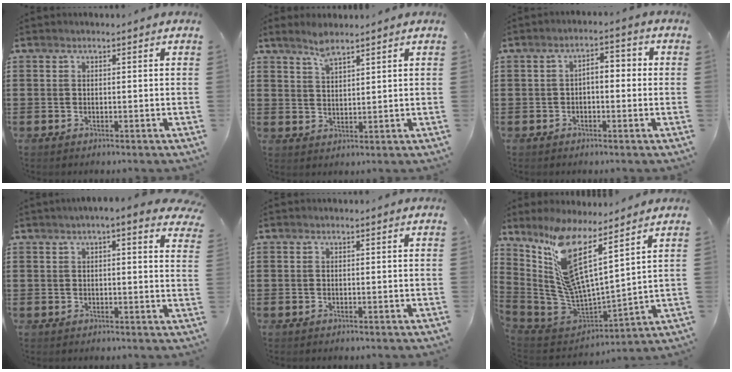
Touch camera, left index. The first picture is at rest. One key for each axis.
{"total": 3.5, "fx": 2.7, "fy": 1.1, "fz": 1.8, "tx": -0.042, "ty": 0.003, "tz": 0.051}
{"total": 2.5, "fx": -1.2, "fy": 1.0, "fz": 2.0, "tx": -0.041, "ty": 0.009, "tz": -0.028}
{"total": 2.8, "fx": 2.2, "fy": 0.7, "fz": 1.6, "tx": -0.039, "ty": 0.004, "tz": 0.038}
{"total": 0.0}
{"total": 11.7, "fx": 6.8, "fy": 1.8, "fz": 9.3, "tx": -0.235, "ty": -0.081, "tz": 0.108}